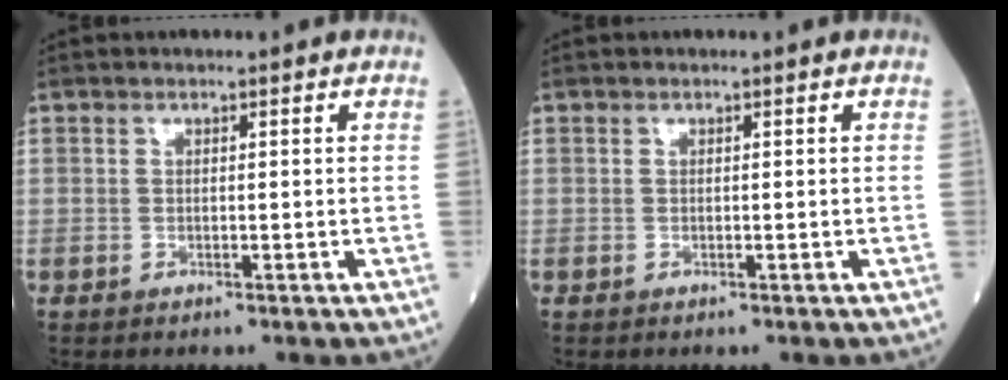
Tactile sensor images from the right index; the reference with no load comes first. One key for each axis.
{"total": 0.0}